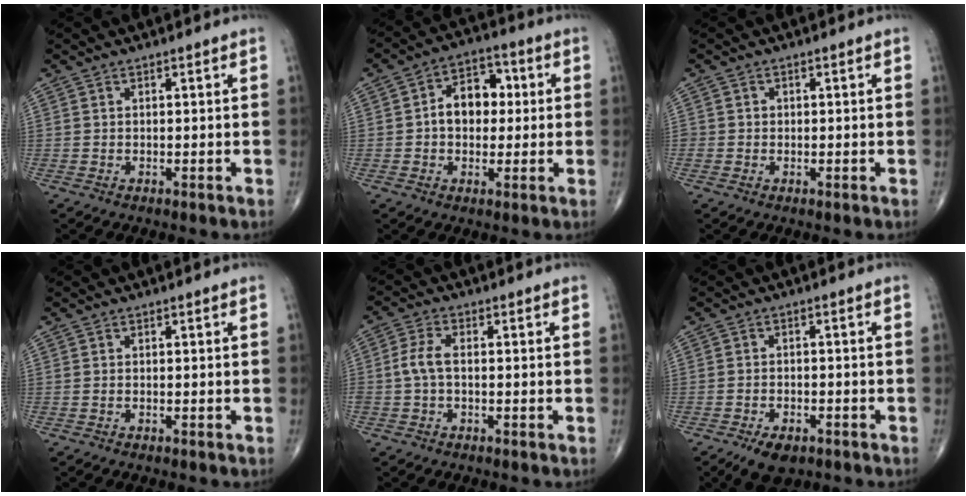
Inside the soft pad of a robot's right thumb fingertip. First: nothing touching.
{"total": 9.4, "force": [0.6, 6.8, 6.4], "torque": [-0.066, 0.025, 0.003]}
{"total": 1.3, "force": [-0.1, 1.3, 0.2], "torque": [0.007, 0.005, -0.002]}
{"total": 0.0}
{"total": 3.9, "force": [-0.5, 1.9, 3.4], "torque": [-0.082, 0.009, -0.015]}
{"total": 6.2, "force": [-3.9, 3.2, 3.6], "torque": [-0.057, 0.006, -0.062]}